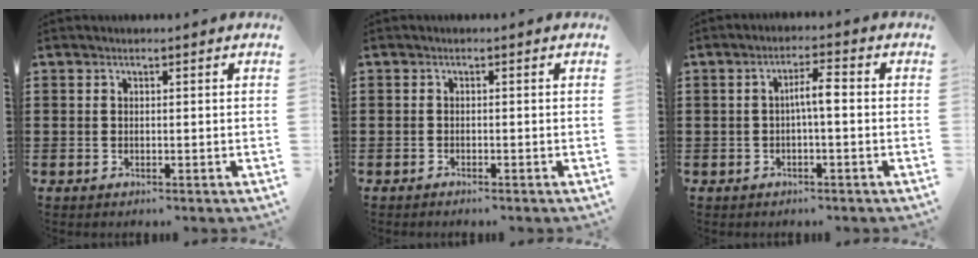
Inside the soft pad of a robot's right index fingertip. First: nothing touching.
{"total": 0.6, "force": [-0.6, 0.0, 0.1], "torque": [-0.003, -0.001, -0.012]}
{"total": 3.6, "force": [-0.4, 0.6, 3.5], "torque": [-0.067, 0.007, -0.010]}